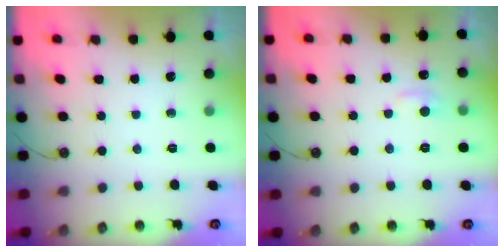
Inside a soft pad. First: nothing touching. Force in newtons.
{"total": 0.9, "press": 0.7, "slide": 0.6}